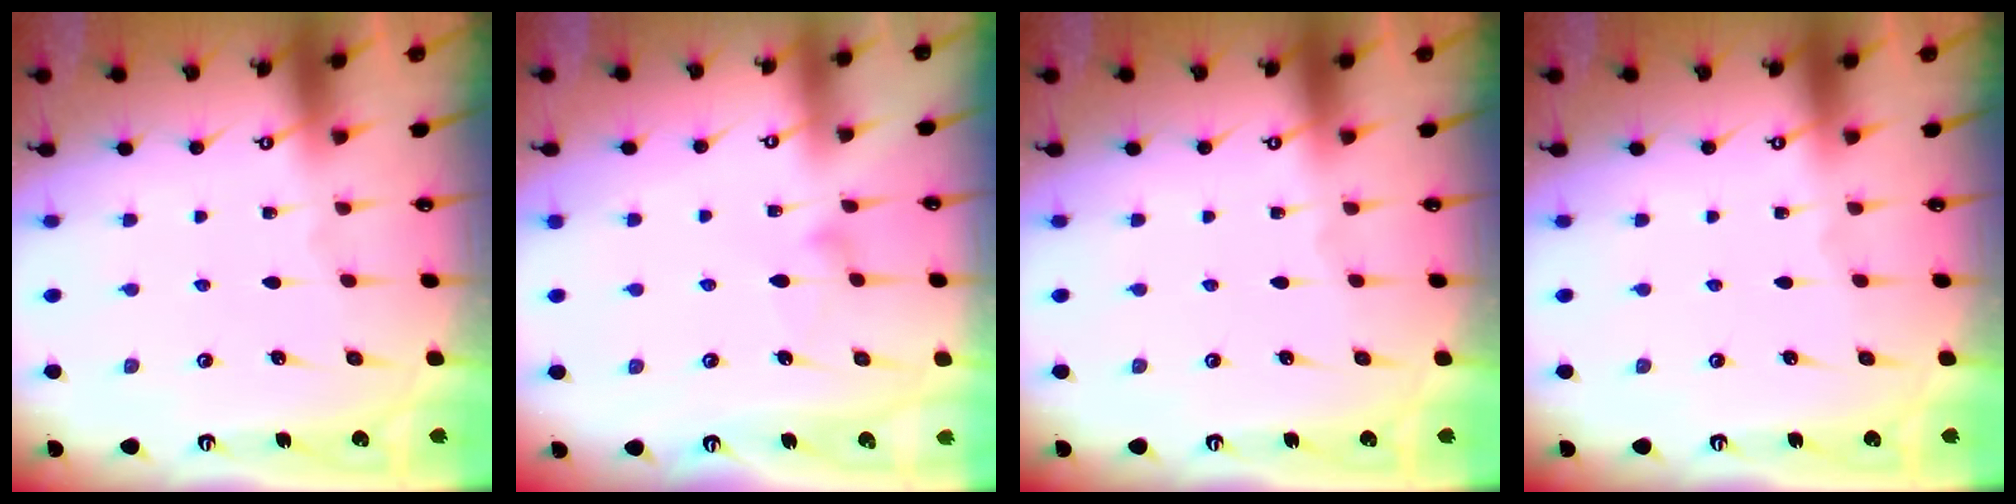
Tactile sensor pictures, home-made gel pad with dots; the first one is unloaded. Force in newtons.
{"total": 9.0, "press": 8.9, "slide": 0.6}
{"total": 0.0}
{"total": 0.0}